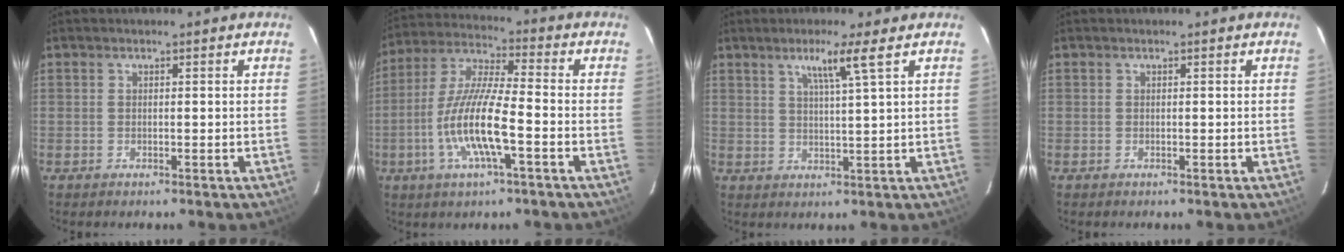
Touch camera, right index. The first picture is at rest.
{"total": 13.1, "force": [-4.2, 2.0, 12.2], "torque": [-0.252, -0.006, -0.085]}
{"total": 5.0, "force": [2.9, -1.0, 3.9], "torque": [-0.071, -0.004, 0.051]}
{"total": 0.0}